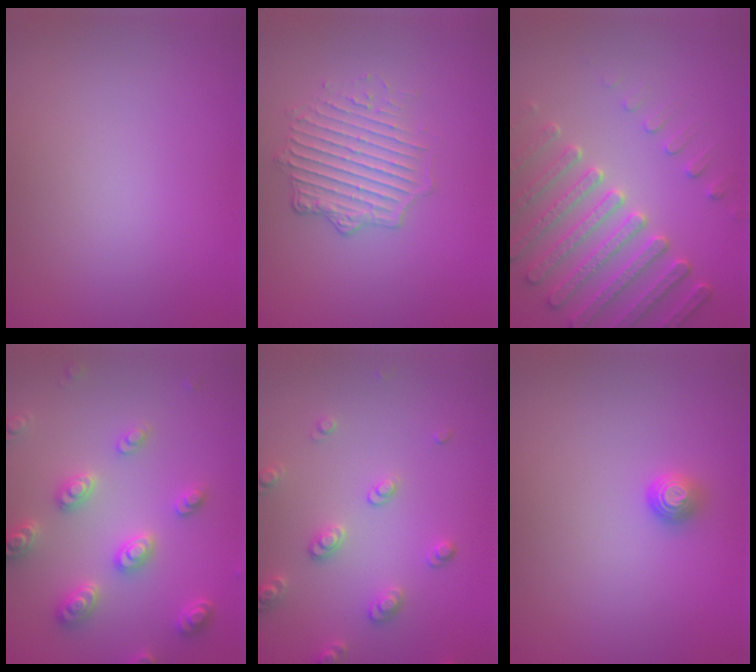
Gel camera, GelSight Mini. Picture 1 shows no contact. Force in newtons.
{"total": 3.7, "press": 3.2, "slide": 1.8}
{"total": 5.2, "press": 4.7, "slide": 2.3}
{"total": 4.6, "press": 4.5, "slide": 0.9}
{"total": 2.7, "press": 2.7, "slide": 0.5}
{"total": 1.2, "press": 1.0, "slide": 0.6}